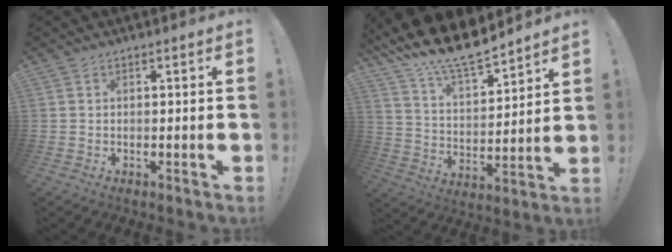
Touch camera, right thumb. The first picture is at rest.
{"total": 14.6, "force": [13.0, 3.7, 5.6], "torque": [-0.116, -0.104, 0.233]}